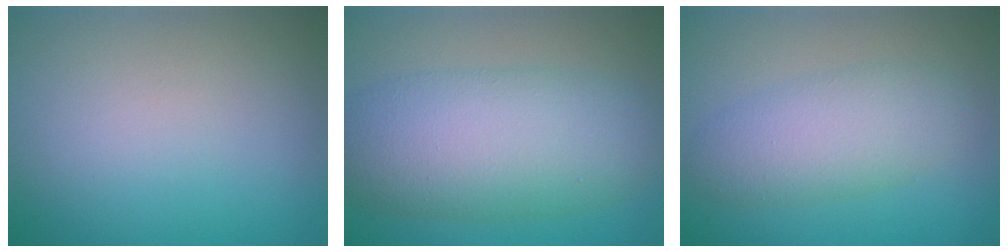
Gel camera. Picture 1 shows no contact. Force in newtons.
{"total": 9.0, "press": 9.0, "slide": 0.2}
{"total": 4.5, "press": 4.5, "slide": 0.1}